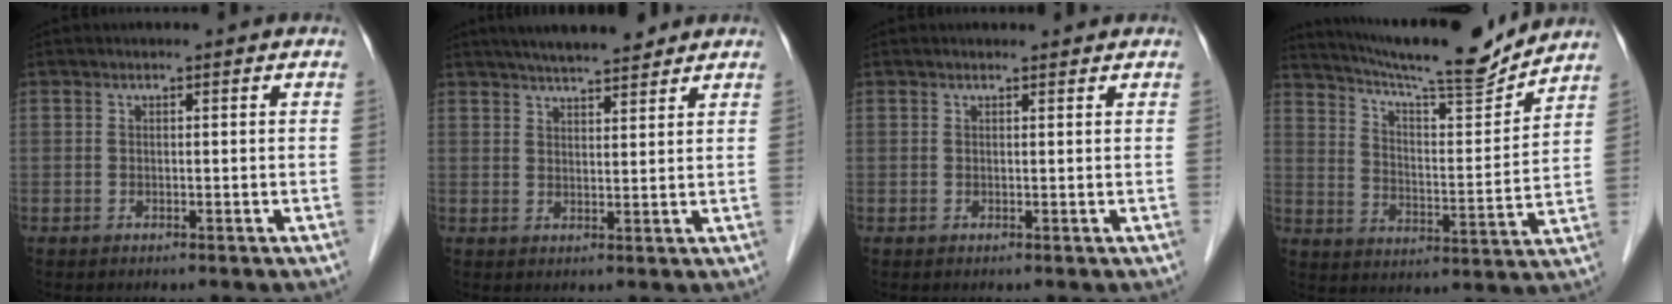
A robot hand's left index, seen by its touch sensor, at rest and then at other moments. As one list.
[{"total": 8.4, "force": [7.2, 1.3, 4.0], "torque": [-0.059, 0.020, 0.109]}, {"total": 1.3, "force": [1.3, 0.2, 0.1], "torque": [-0.011, 0.003, 0.018]}, {"total": 16.6, "force": [15.5, 0.1, 6.0], "torque": [-0.107, -0.018, 0.237]}]